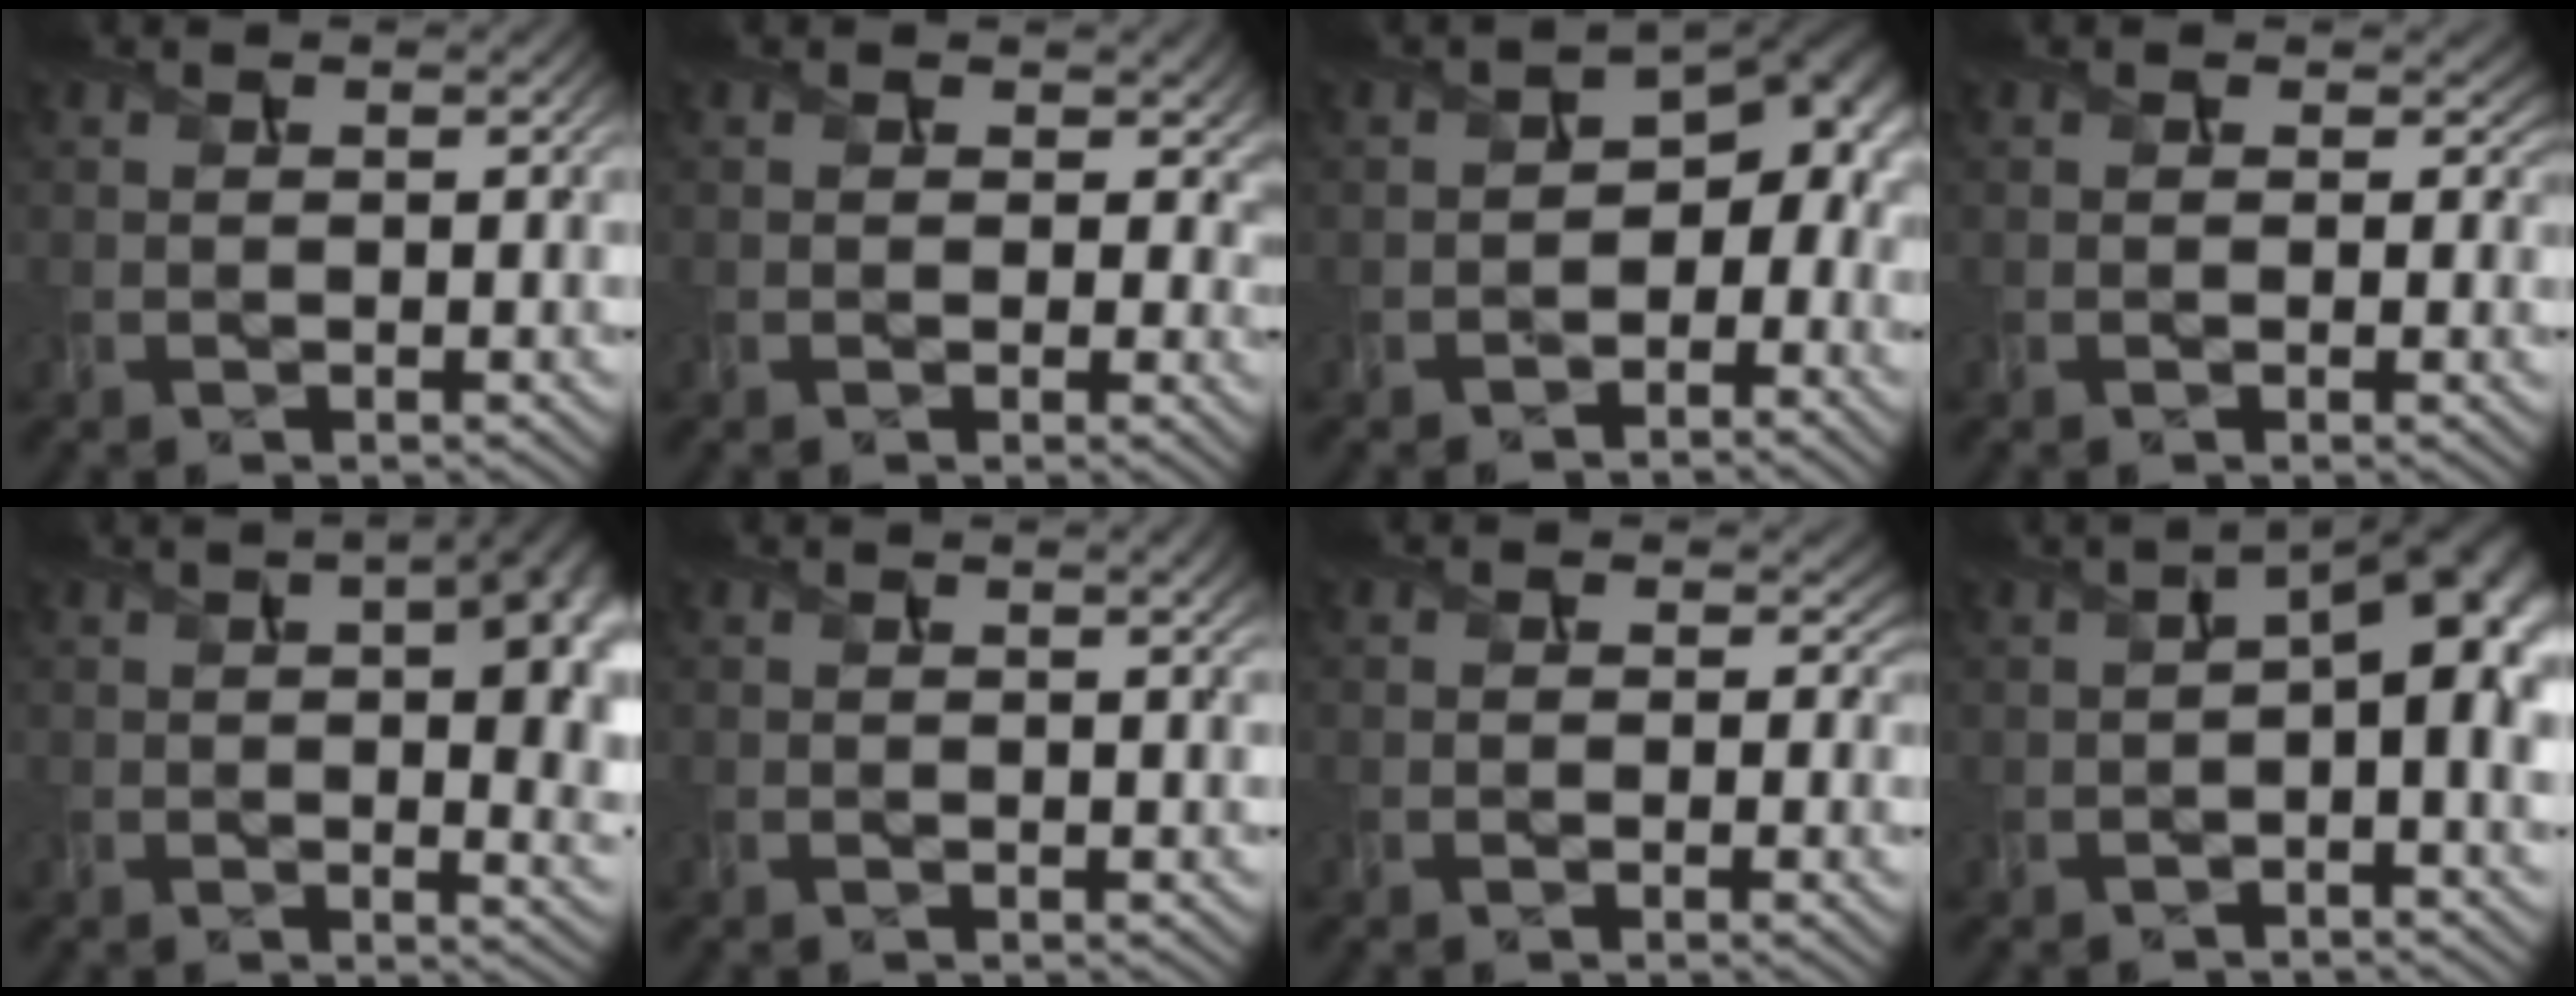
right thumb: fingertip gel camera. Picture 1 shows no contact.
{"total": 4.7, "force": [0.9, 3.7, 2.7], "torque": [-0.046, -0.015, 0.014]}
{"total": 7.6, "force": [-2.2, 5.0, 5.2], "torque": [-0.071, -0.005, -0.041]}
{"total": 1.7, "force": [0.6, 1.4, 0.9], "torque": [-0.020, -0.009, 0.007]}
{"total": 12.4, "force": [1.8, 5.7, 10.8], "torque": [-0.125, 0.009, 0.030]}
{"total": 3.3, "force": [1.5, 0.9, 2.8], "torque": [-0.041, 0.007, 0.016]}
{"total": 2.1, "force": [0.7, 1.5, 1.3], "torque": [-0.024, -0.010, 0.008]}
{"total": 8.6, "force": [0.6, 3.6, 7.8], "torque": [-0.130, 0.003, 0.013]}